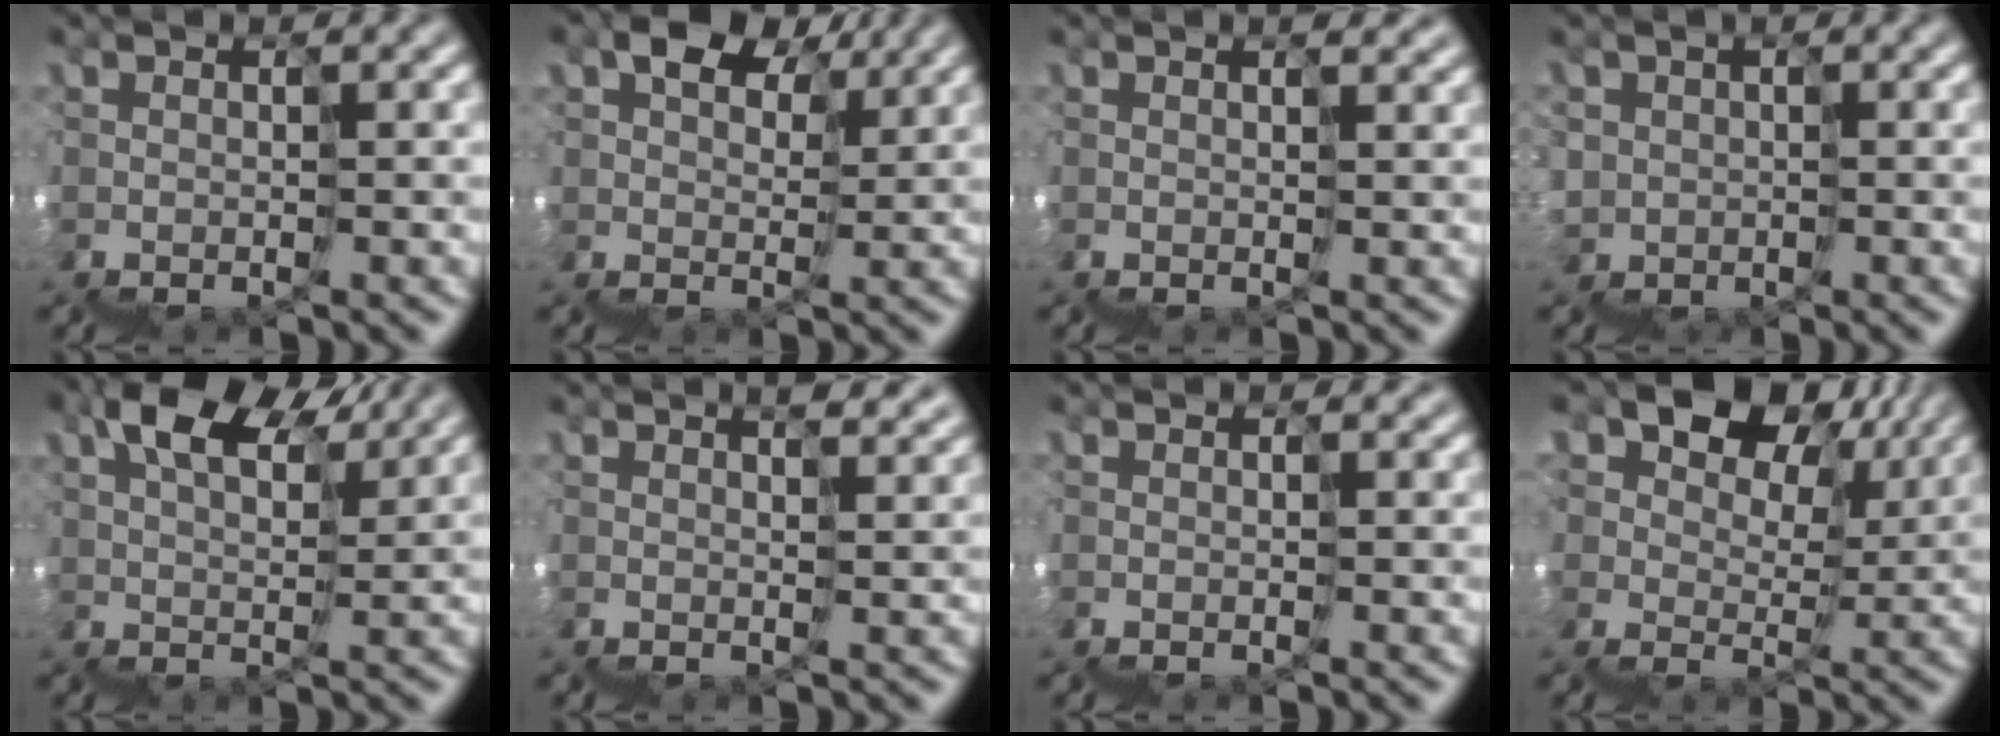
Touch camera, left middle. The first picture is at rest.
{"total": 5.6, "force": [4.7, 2.6, 1.3], "torque": [-0.024, 0.039, 0.070]}
{"total": 3.0, "force": [2.2, 1.2, 1.7], "torque": [-0.008, 0.021, 0.032]}
{"total": 2.8, "force": [1.4, 1.6, -1.8], "torque": [0.043, 0.019, 0.018]}
{"total": 6.5, "force": [5.9, 1.8, 2.3], "torque": [-0.032, 0.051, 0.082]}
{"total": 4.9, "force": [3.9, 1.9, 2.4], "torque": [-0.010, 0.035, 0.061]}
{"total": 1.0, "force": [0.7, 0.5, 0.5], "torque": [-0.005, 0.002, 0.007]}
{"total": 8.4, "force": [6.1, 5.0, 2.9], "torque": [-0.047, 0.031, 0.102]}